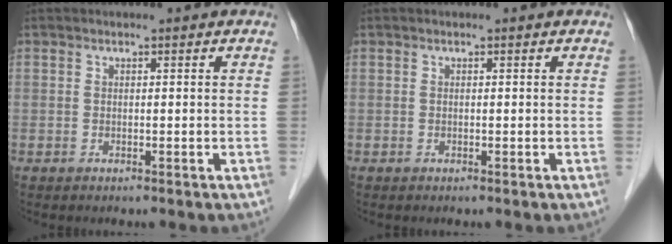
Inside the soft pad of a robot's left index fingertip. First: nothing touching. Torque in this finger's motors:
{"motor_torque": [0.07, 0.03, 0.00, 0.01]}